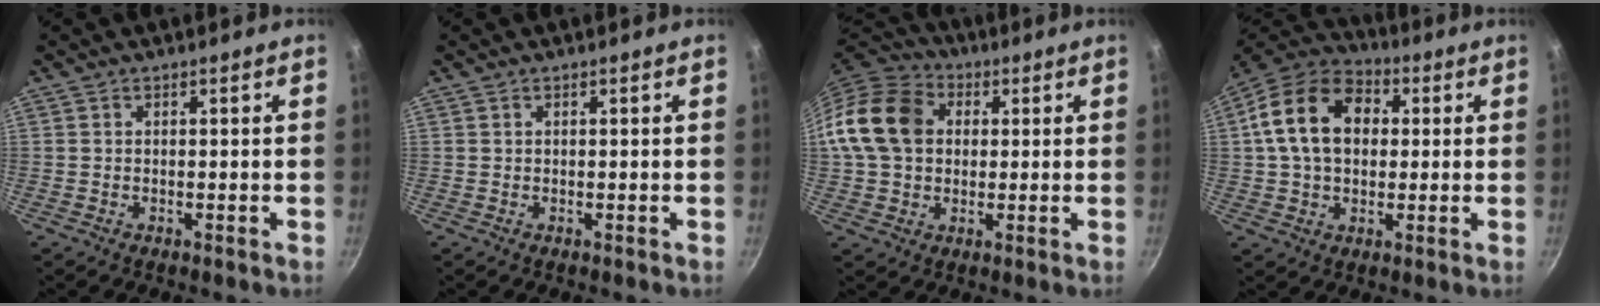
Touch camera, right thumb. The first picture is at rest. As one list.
[{"total": 0.0}, {"total": 14.2, "force": [1.9, 11.1, 8.6], "torque": [-0.144, 0.024, 0.020]}, {"total": 16.4, "force": [2.6, 11.8, 11.1], "torque": [-0.173, 0.026, 0.029]}]